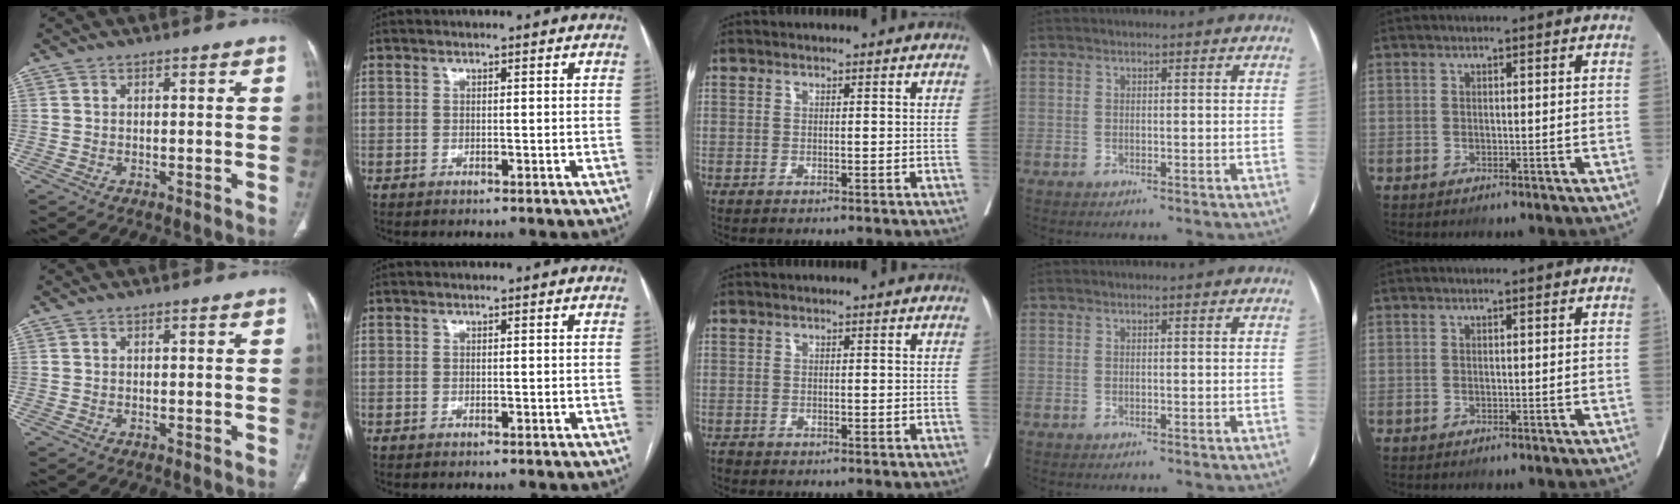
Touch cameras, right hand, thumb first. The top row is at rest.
{}